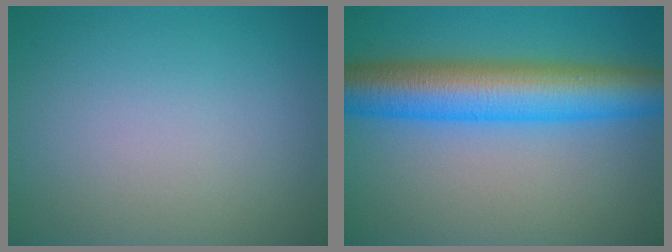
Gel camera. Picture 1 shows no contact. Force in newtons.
{"total": 9.6, "press": 9.6, "slide": 0.1}